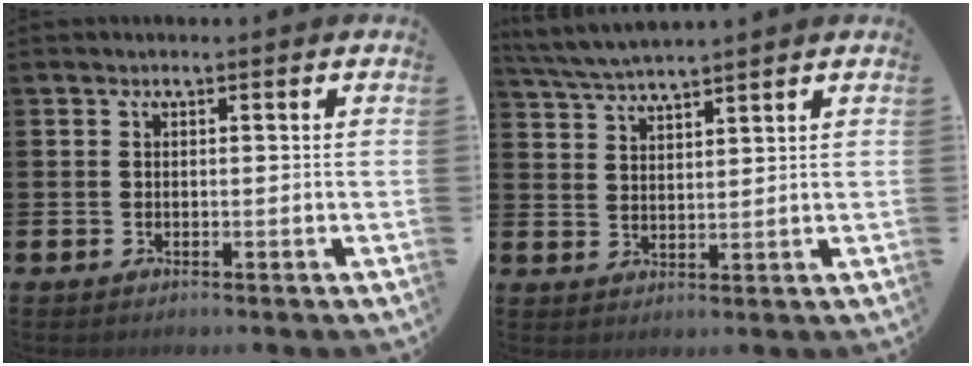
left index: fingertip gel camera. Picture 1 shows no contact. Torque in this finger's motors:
{"motor_torque": [-0.22, -0.64, 0.43, 0.09]}